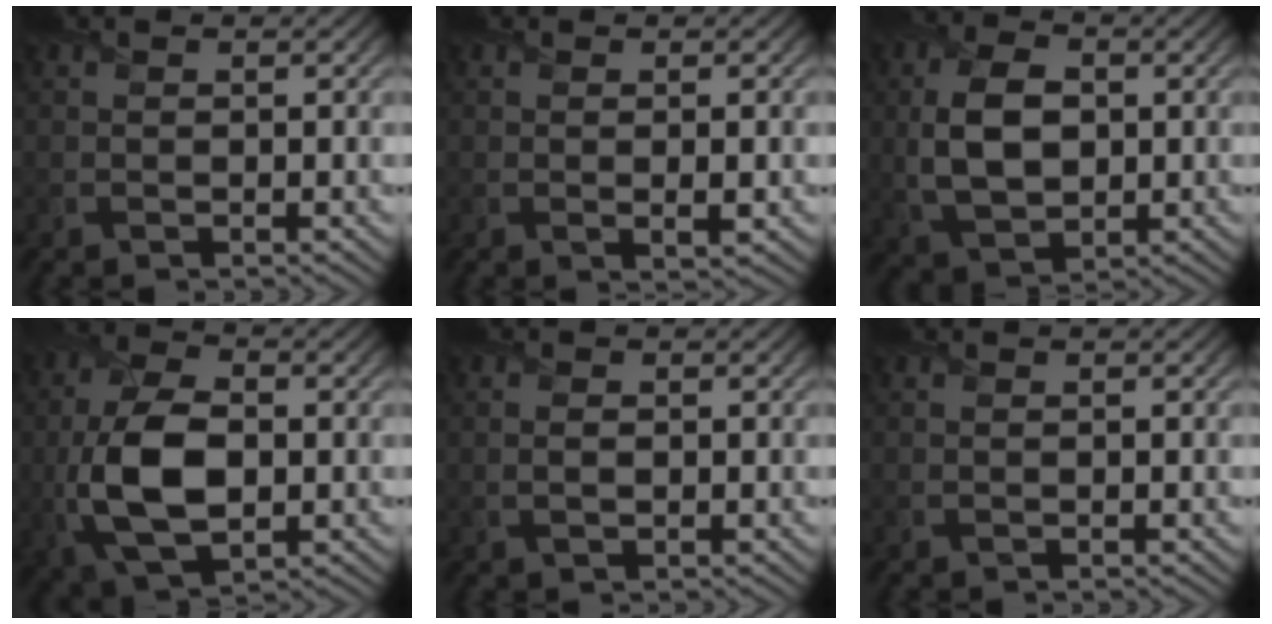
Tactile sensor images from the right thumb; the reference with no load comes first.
{"total": 1.6, "force": [-0.1, 0.2, 1.6], "torque": [-0.030, -0.002, -0.001]}
{"total": 8.4, "force": [0.5, 5.4, 6.4], "torque": [-0.144, 0.000, 0.006]}
{"total": 11.4, "force": [-1.6, 6.3, 9.3], "torque": [-0.217, -0.006, -0.029]}
{"total": 1.5, "force": [0.0, 1.0, 1.2], "torque": [-0.025, -0.001, 0.004]}
{"total": 0.0}